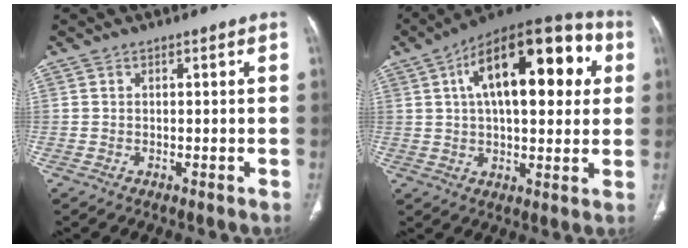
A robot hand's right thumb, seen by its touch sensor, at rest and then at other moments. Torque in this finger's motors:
{"motor_torque": [0.53, 4.48, 1.47, -0.07, 0.21]}